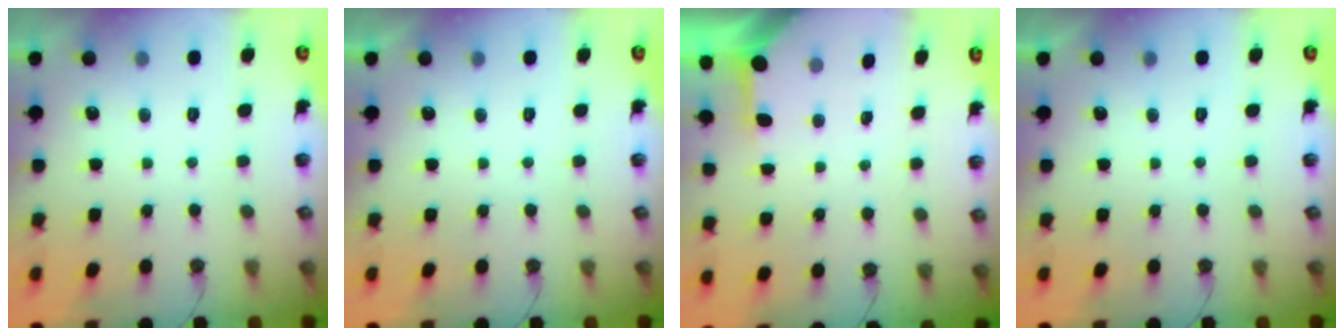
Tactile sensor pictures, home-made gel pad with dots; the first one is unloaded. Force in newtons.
{"total": 0.0}
{"total": 3.2, "press": 3.2, "slide": 0.3}
{"total": 0.0}